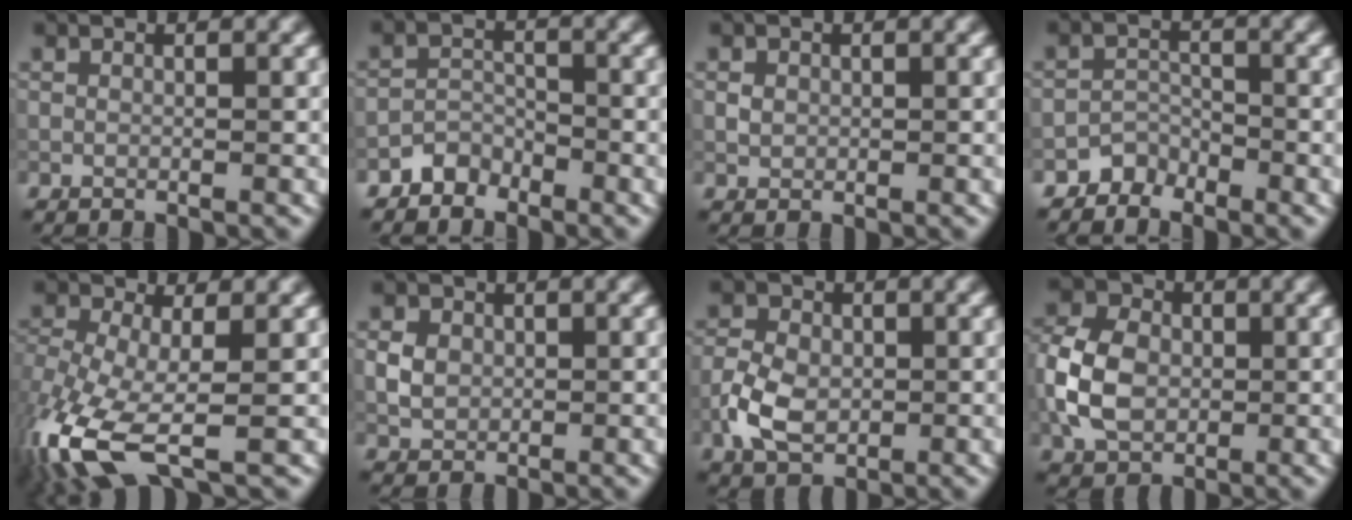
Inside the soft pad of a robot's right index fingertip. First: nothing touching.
{"total": 2.1, "force": [-1.8, 1.1, 0.2], "torque": [0.004, 0.012, -0.035]}
{"total": 0.9, "force": [0.1, 0.8, 0.4], "torque": [-0.005, -0.001, 0.000]}
{"total": 1.9, "force": [-1.6, 0.9, -0.1], "torque": [0.009, 0.012, -0.030]}
{"total": 8.9, "force": [-3.8, 3.9, 7.0], "torque": [-0.167, -0.015, -0.080]}
{"total": 2.3, "force": [0.1, 2.0, 1.2], "torque": [-0.024, -0.002, 0.002]}
{"total": 5.0, "force": [-1.2, 3.5, 3.4], "torque": [-0.068, 0.001, -0.027]}
{"total": 7.6, "force": [-0.9, 5.6, 5.0], "torque": [-0.120, 0.011, -0.030]}